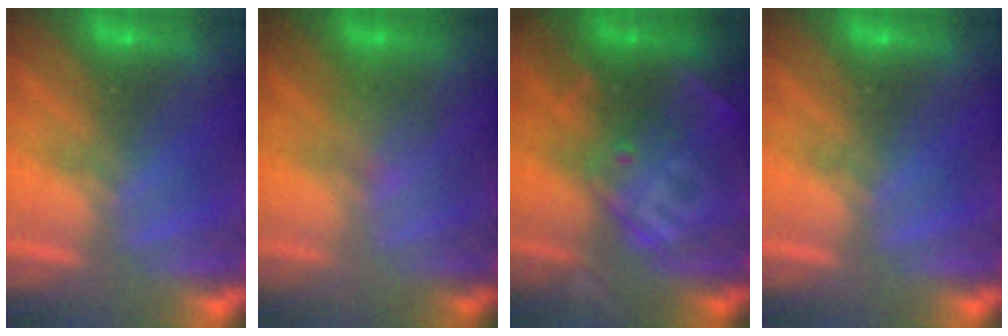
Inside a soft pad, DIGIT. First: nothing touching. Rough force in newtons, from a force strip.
{"total": 1.8}
{"total": 2.8}
{"total": 0.0}